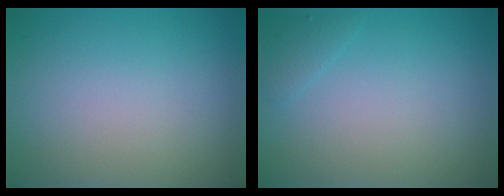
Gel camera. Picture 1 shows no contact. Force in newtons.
{"total": 0.8, "press": 0.8, "slide": 0.1}